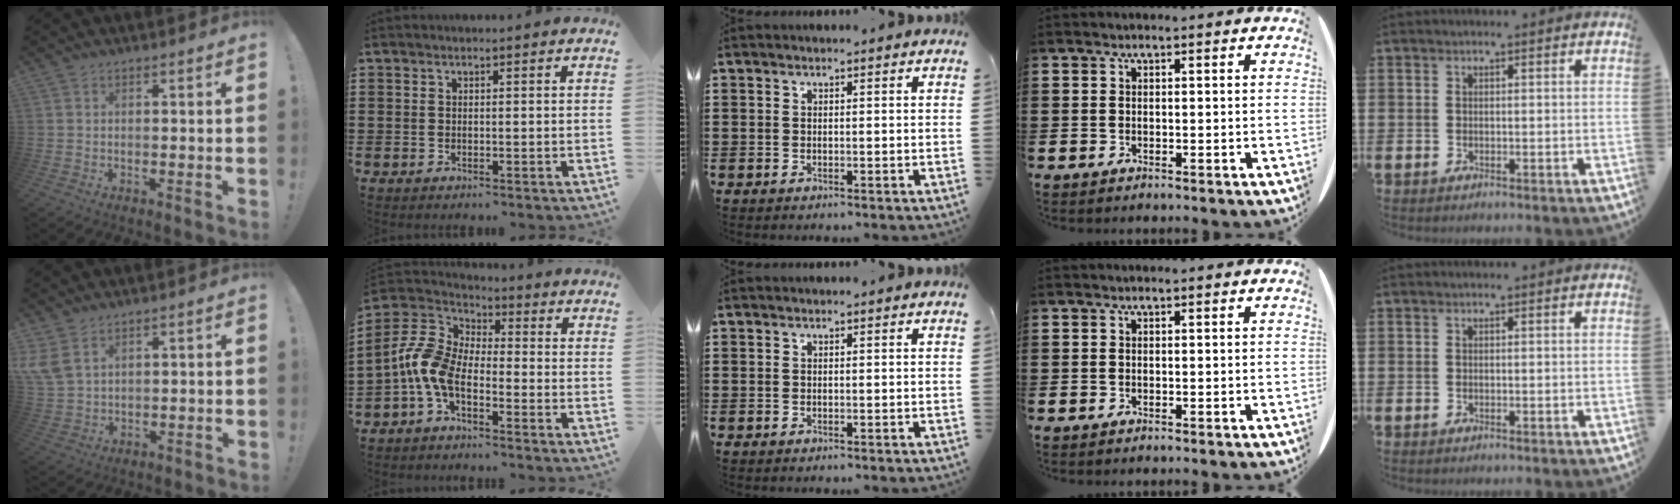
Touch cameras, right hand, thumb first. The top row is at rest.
{"thumb": {"total": 7.0, "force": [4.1, 3.8, 4.2], "torque": [-0.095, -0.014, 0.081]}, "index": {"total": 8.1, "force": [-3.2, 4.2, 6.2], "torque": [-0.179, -0.021, -0.076]}}